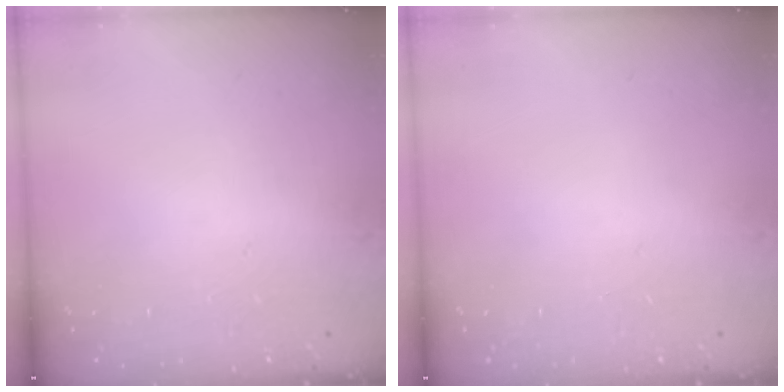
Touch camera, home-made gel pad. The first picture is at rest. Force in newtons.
{"total": 0.0}